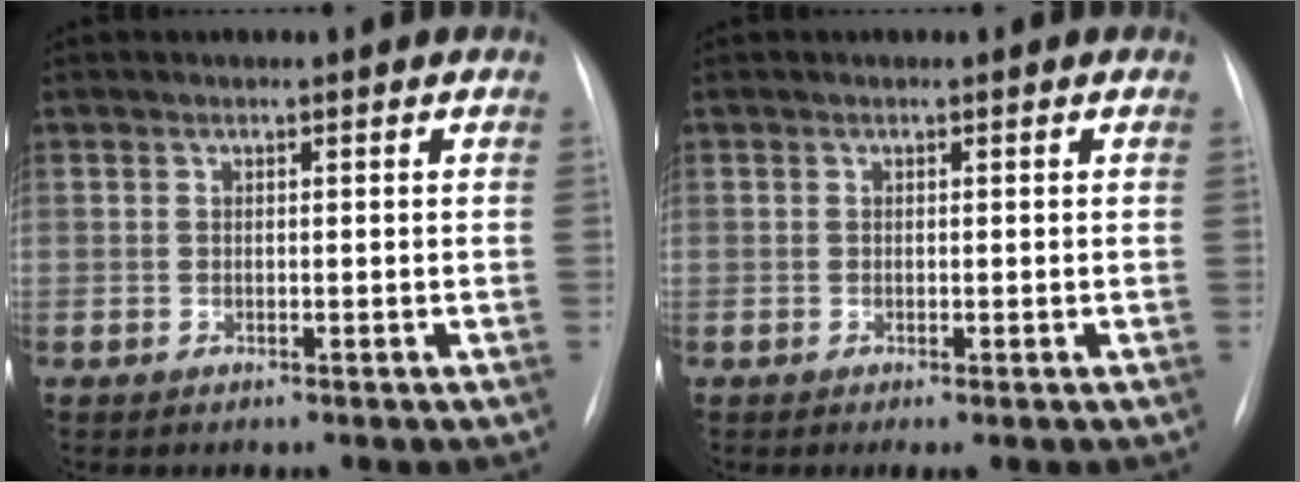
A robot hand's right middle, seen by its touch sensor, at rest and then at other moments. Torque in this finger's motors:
{"motor_torque": [0.11, -0.10, -0.05, -0.04]}